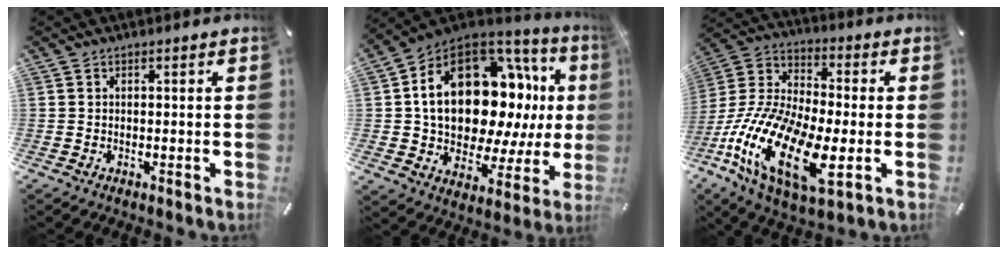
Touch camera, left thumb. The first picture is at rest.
{"total": 23.4, "force": [5.9, 14.1, 17.7], "torque": [-0.300, -0.051, 0.108]}
{"total": 21.2, "force": [-7.2, 9.7, 17.4], "torque": [-0.384, 0.010, -0.125]}